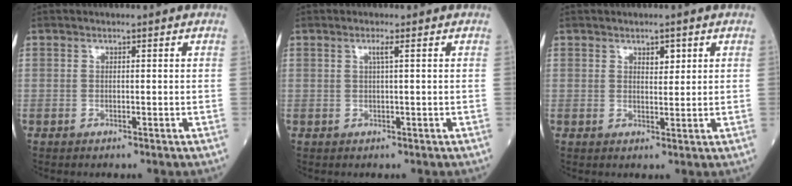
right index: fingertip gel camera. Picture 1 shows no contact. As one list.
[{"total": 1.2, "force": [0.4, -0.3, 1.1], "torque": [-0.024, 0.000, 0.007]}, {"total": 2.3, "force": [1.2, 1.0, 1.6], "torque": [-0.023, -0.001, 0.020]}]